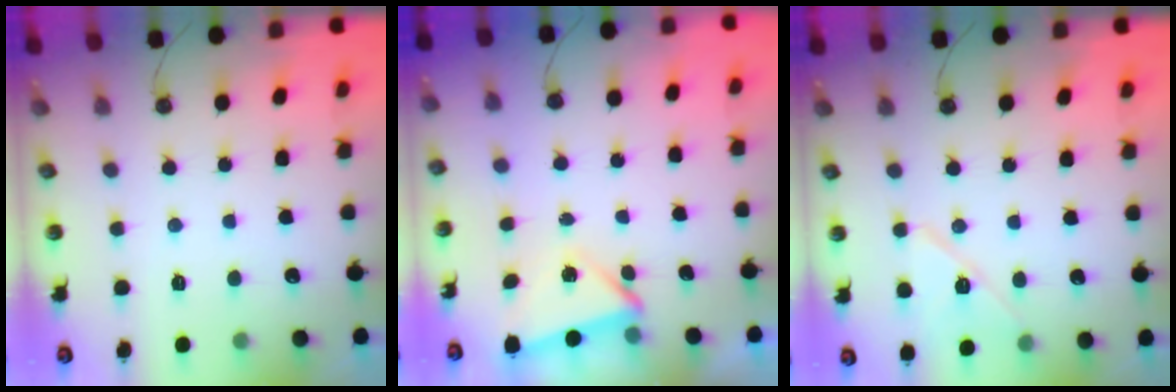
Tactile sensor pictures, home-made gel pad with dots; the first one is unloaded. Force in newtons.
{"total": 3.5, "press": 3.4, "slide": 0.7}
{"total": 10.4, "press": 10.3, "slide": 1.1}